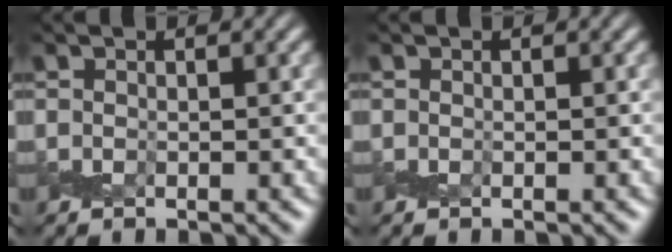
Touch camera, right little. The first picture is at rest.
{"total": 0.0}